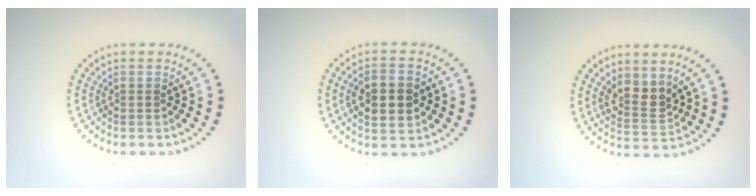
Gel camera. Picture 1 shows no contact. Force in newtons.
{"total": 4.5, "press": 4.5, "slide": 0.2}
{"total": 2.6, "press": 2.3, "slide": 1.2}